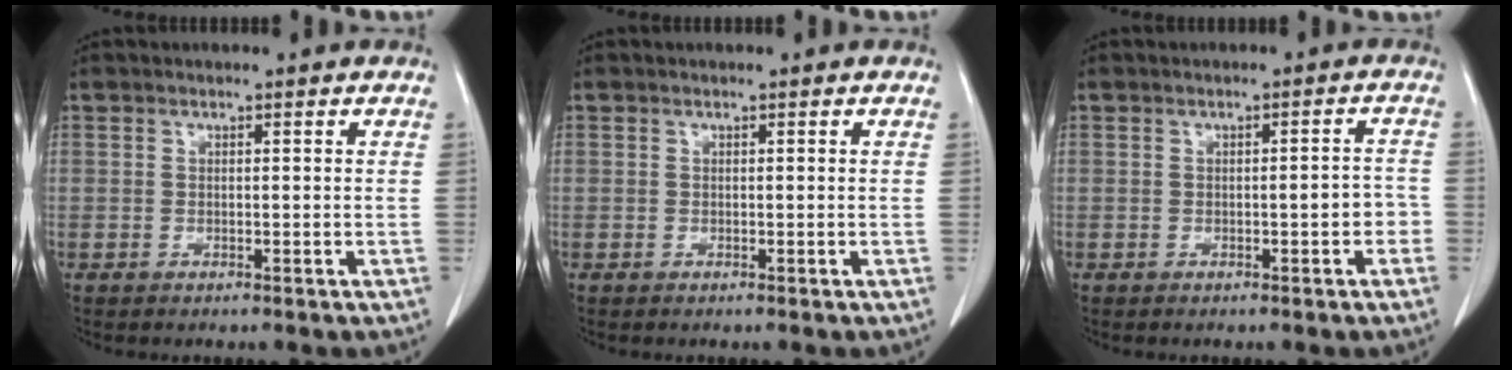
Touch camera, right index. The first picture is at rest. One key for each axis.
{"total": 0.0}
{"total": 2.7, "fx": -1.0, "fy": 0.8, "fz": 2.4, "tx": -0.027, "ty": 0.009, "tz": -0.012}